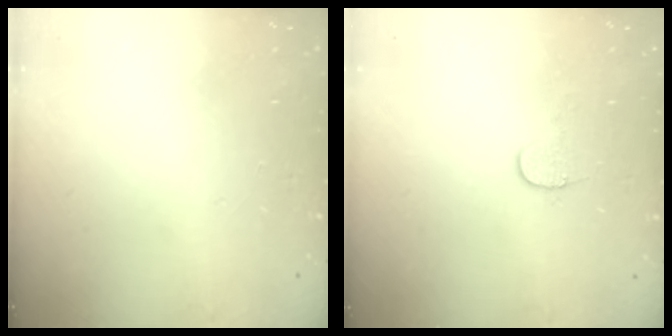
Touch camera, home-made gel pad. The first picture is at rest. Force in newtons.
{"total": 5.7, "press": 5.7, "slide": 0.5}